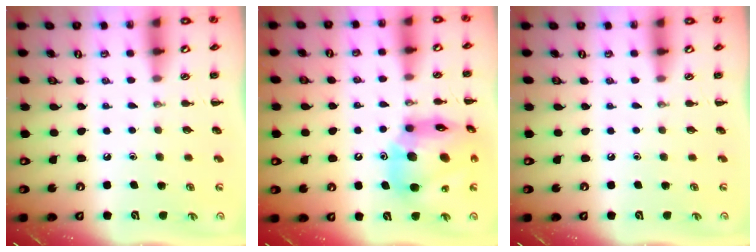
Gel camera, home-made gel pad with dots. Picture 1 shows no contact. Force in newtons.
{"total": 19.2, "press": 18.5, "slide": 5.3}
{"total": 0.0}